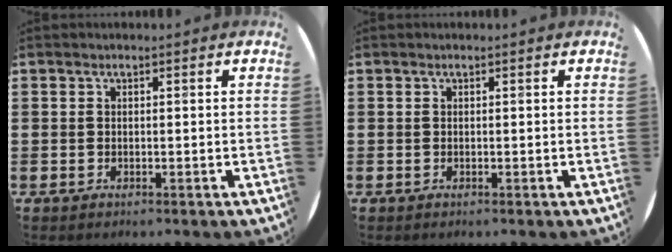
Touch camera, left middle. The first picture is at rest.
{"total": 0.0}